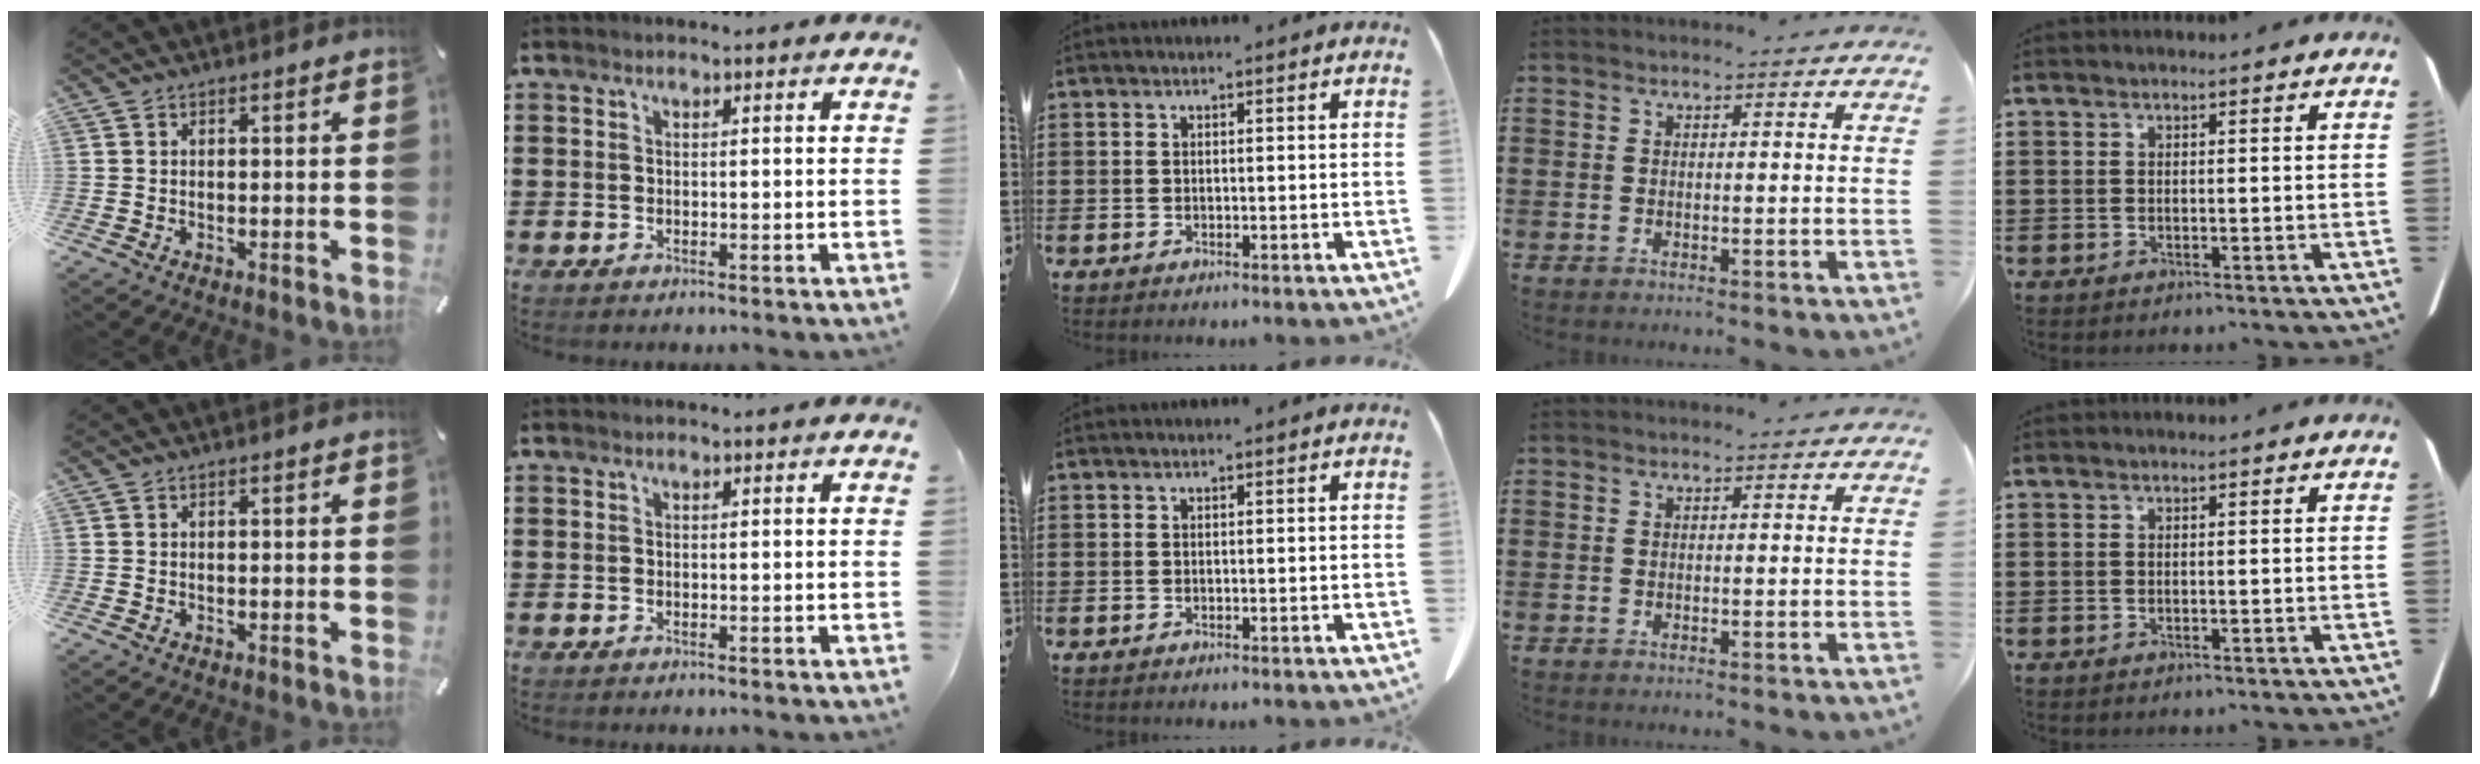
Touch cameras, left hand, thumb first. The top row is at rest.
{}